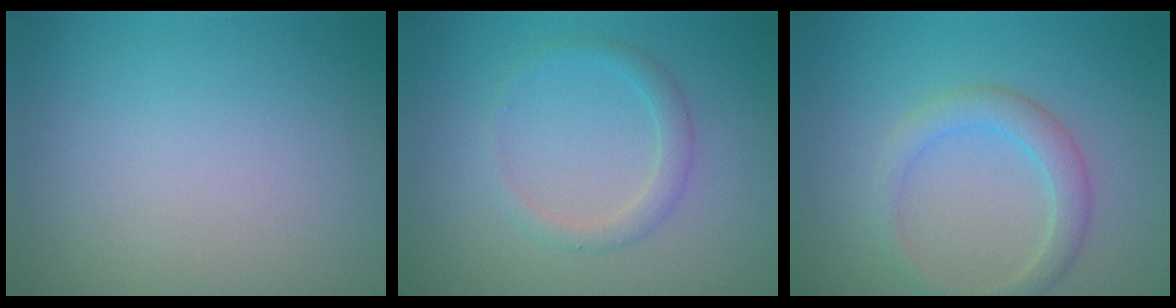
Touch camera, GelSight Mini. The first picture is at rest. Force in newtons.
{"total": 1.7, "press": 1.7, "slide": 0.0}
{"total": 2.5, "press": 2.5, "slide": 0.2}